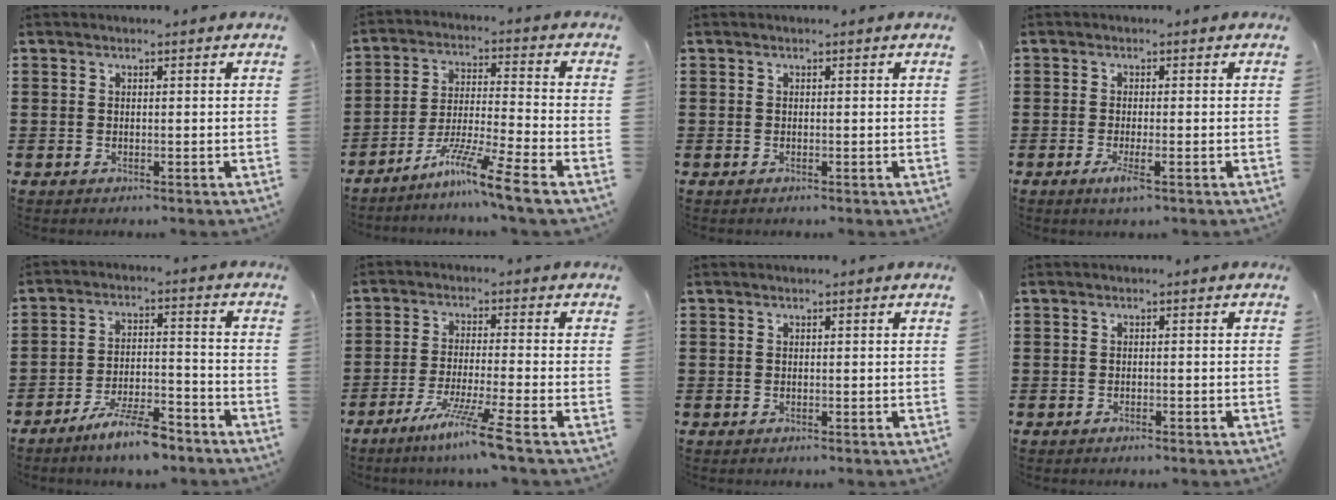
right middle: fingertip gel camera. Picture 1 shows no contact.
{"total": 8.8, "force": [-6.8, -0.5, 5.6], "torque": [-0.110, -0.010, -0.134]}
{"total": 0.0}
{"total": 2.7, "force": [-1.2, 0.2, 2.4], "torque": [-0.047, -0.010, -0.022]}
{"total": 7.6, "force": [-6.2, 1.1, 4.2], "torque": [-0.076, 0.005, -0.114]}
{"total": 7.2, "force": [-5.1, -1.0, 5.0], "torque": [-0.100, -0.019, -0.099]}
{"total": 0.0}
{"total": 0.6, "force": [-0.5, 0.1, 0.2], "torque": [-0.007, -0.002, -0.010]}